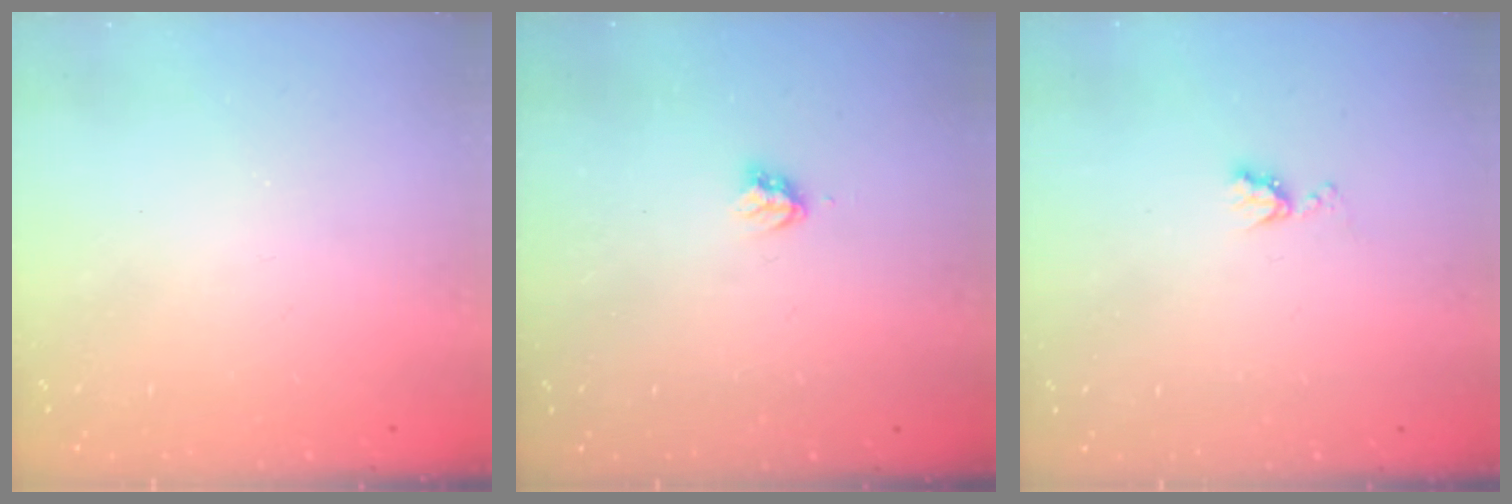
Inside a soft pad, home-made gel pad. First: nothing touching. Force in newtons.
{"total": 3.2, "press": 3.1, "slide": 0.5}
{"total": 5.1, "press": 5.1, "slide": 0.5}